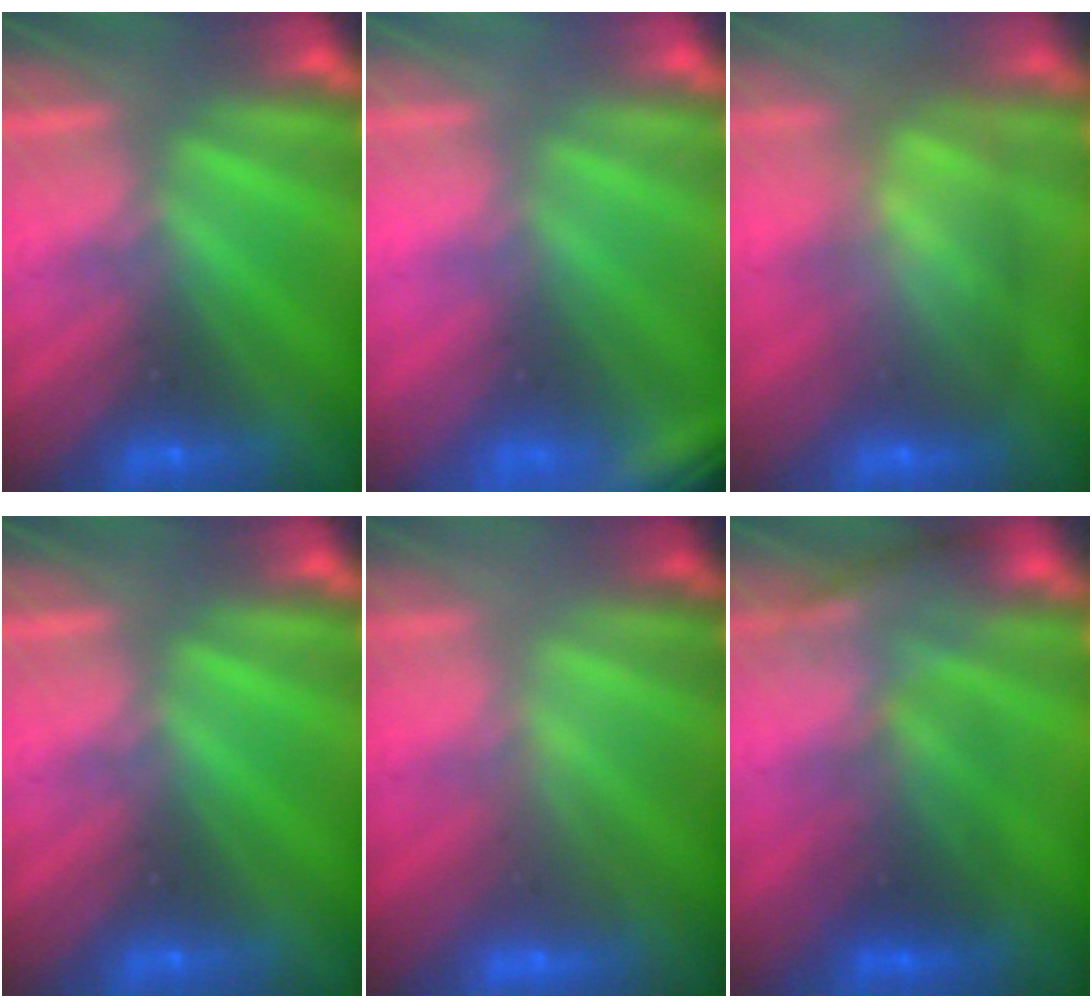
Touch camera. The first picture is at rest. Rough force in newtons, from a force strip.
{"total": 2.7}
{"total": 6.6}
{"total": 0.0}
{"total": 2.3}
{"total": 2.7}